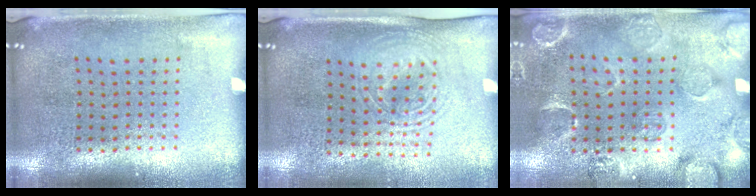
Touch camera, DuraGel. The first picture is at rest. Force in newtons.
{"total": 1.6, "press": 1.4, "slide": 0.9}
{"total": 2.8, "press": 1.9, "slide": 2.1}